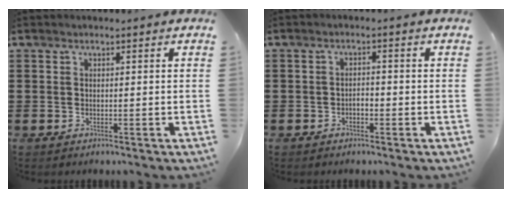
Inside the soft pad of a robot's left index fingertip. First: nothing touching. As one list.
[{"total": 1.5, "force": [-0.8, 0.6, 1.0], "torque": [-0.023, 0.002, -0.017]}]